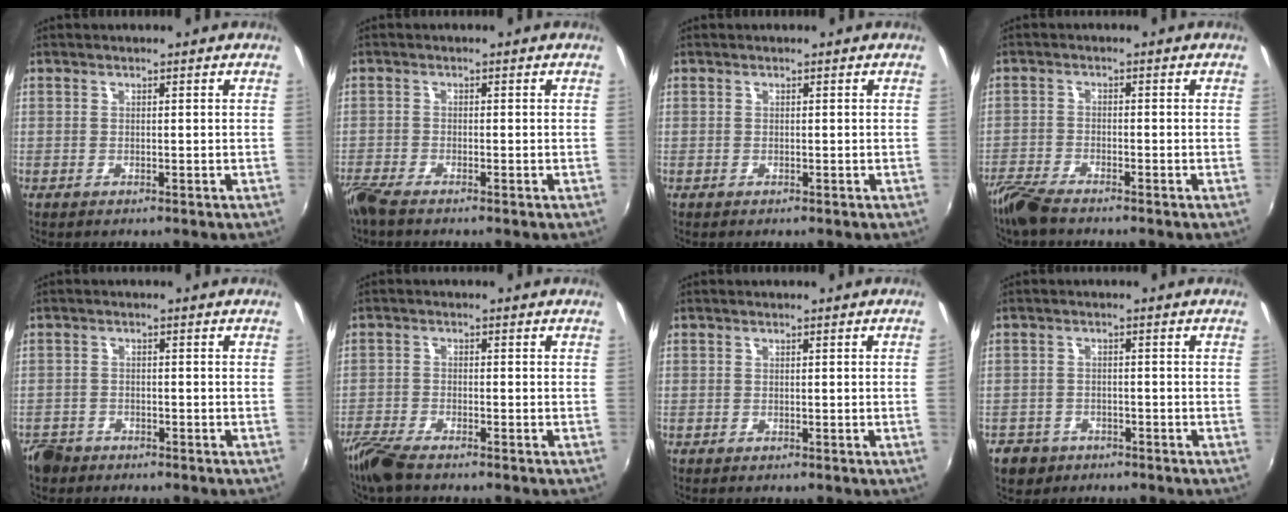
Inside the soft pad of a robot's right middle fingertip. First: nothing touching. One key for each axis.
{"total": 3.9, "fx": -3.3, "fy": 0.4, "fz": 2.0, "tx": -0.055, "ty": -0.016, "tz": -0.067}
{"total": 0.0}
{"total": 5.6, "fx": -4.9, "fy": 0.9, "fz": 2.5, "tx": -0.071, "ty": -0.018, "tz": -0.099}
{"total": 4.6, "fx": -3.6, "fy": 2.6, "fz": 1.0, "tx": -0.037, "ty": -0.004, "tz": -0.068}
{"total": 6.2, "fx": -5.3, "fy": 1.1, "fz": 3.1, "tx": -0.086, "ty": -0.022, "tz": -0.105}
{"total": 0.8, "fx": 0.0, "fy": -0.4, "fz": 0.6, "tx": -0.002, "ty": -0.005, "tz": -0.001}
{"total": 5.6, "fx": -3.4, "fy": 4.2, "fz": 1.5, "tx": -0.050, "ty": 0.001, "tz": -0.050}